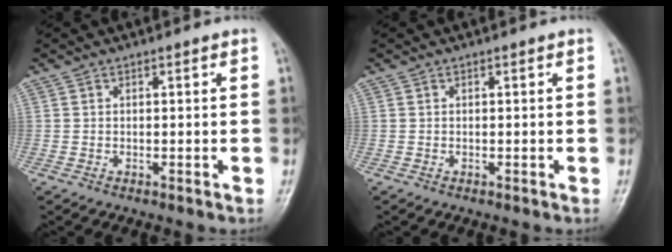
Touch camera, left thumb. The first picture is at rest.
{"total": 0.0}